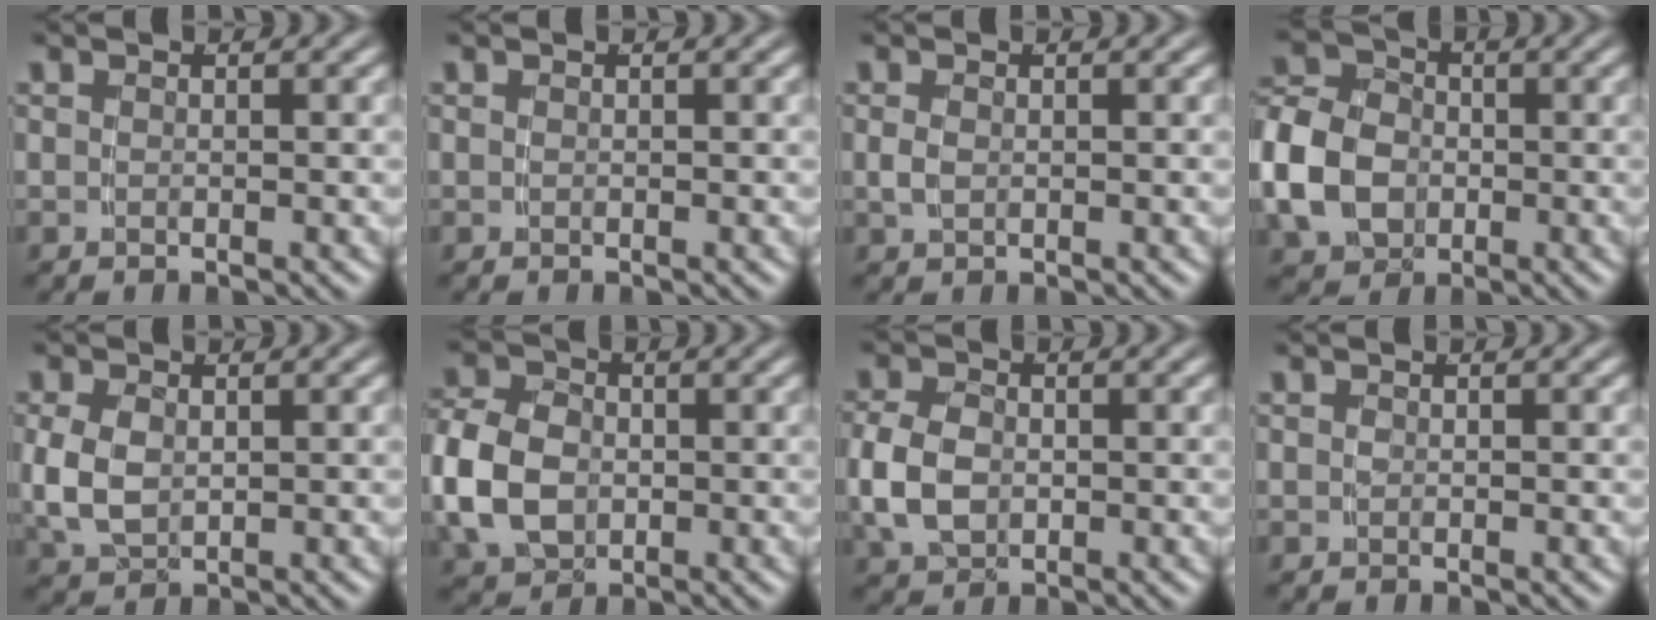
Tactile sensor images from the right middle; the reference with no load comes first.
{"total": 0.0}
{"total": 0.6, "force": [-0.1, 0.2, 0.6], "torque": [-0.016, -0.007, 0.007]}
{"total": 7.8, "force": [-0.9, 6.5, 4.2], "torque": [-0.101, -0.024, -0.009]}
{"total": 4.1, "force": [-0.1, 3.2, 2.6], "torque": [-0.081, -0.017, 0.015]}
{"total": 6.0, "force": [-0.6, 4.8, 3.5], "torque": [-0.095, -0.019, 0.000]}
{"total": 3.8, "force": [-0.4, 2.9, 2.4], "torque": [-0.068, -0.012, 0.005]}
{"total": 0.0}